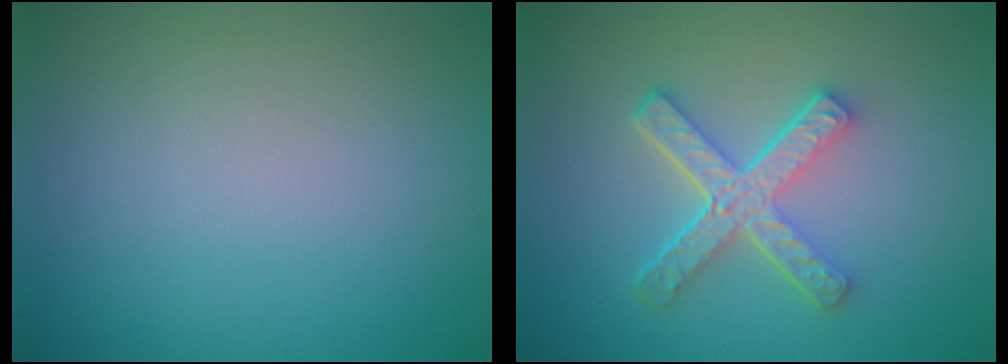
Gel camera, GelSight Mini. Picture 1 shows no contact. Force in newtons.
{"total": 5.0, "press": 3.6, "slide": 3.5}